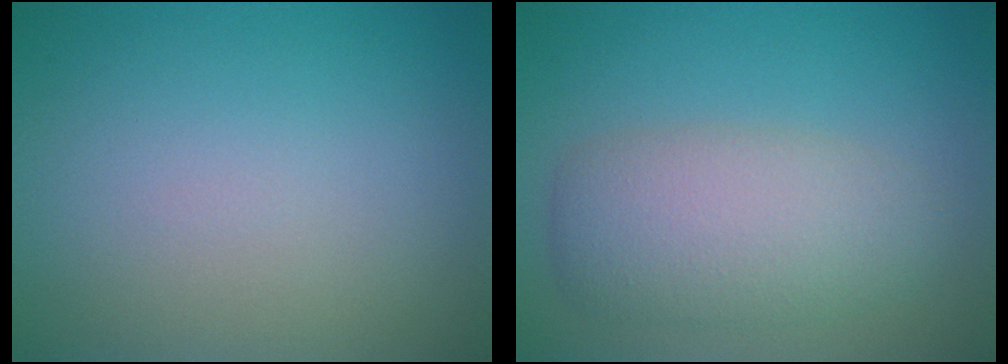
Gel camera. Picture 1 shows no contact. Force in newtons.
{"total": 5.3, "press": 5.2, "slide": 0.5}